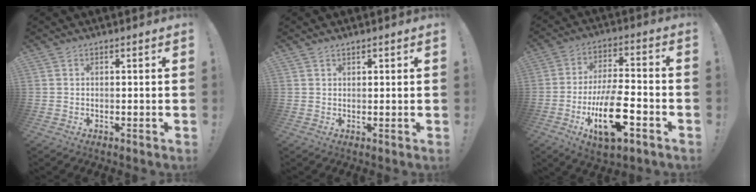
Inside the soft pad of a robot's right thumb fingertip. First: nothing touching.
{"total": 1.1, "force": [0.8, 0.6, 0.3], "torque": [-0.002, -0.001, 0.015]}
{"total": 18.0, "force": [-6.7, 6.7, 15.3], "torque": [-0.269, 0.022, -0.109]}